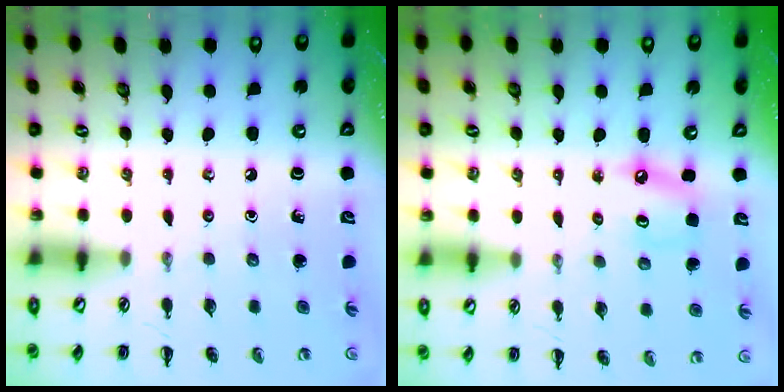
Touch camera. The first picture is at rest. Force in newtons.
{"total": 5.3, "press": 5.3, "slide": 0.9}